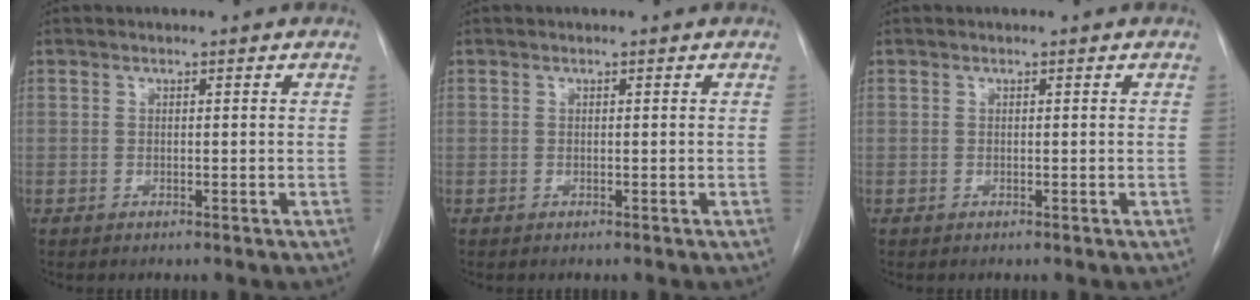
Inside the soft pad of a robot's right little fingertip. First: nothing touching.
{"total": 0.0}
{"total": 0.0}